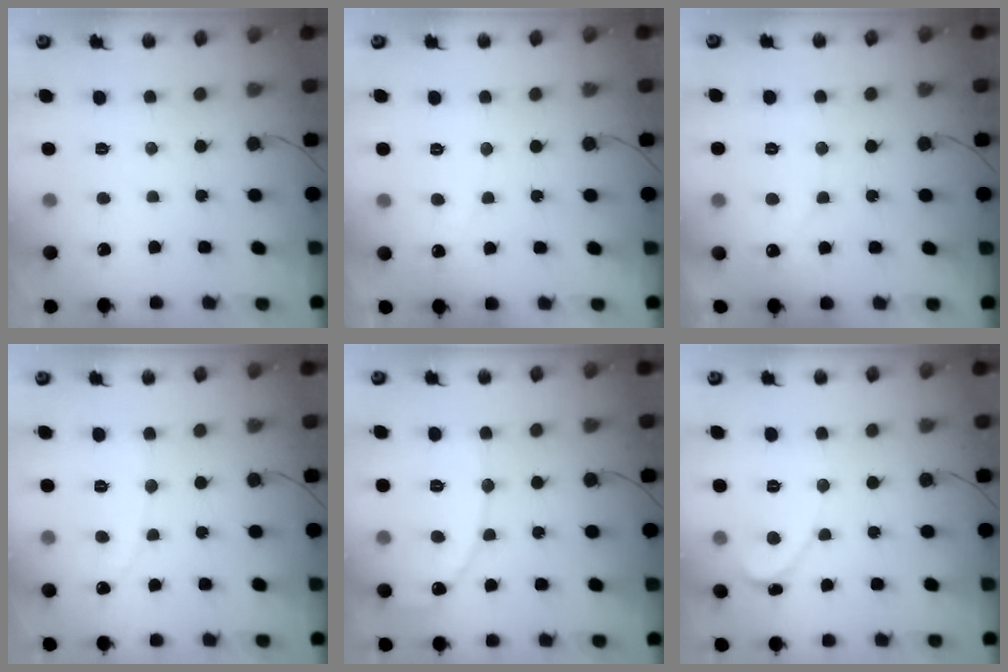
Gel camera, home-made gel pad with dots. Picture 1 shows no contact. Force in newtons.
{"total": 2.4, "press": 2.4, "slide": 0.2}
{"total": 3.0, "press": 3.0, "slide": 0.1}
{"total": 1.9, "press": 1.9, "slide": 0.1}
{"total": 9.7, "press": 9.7, "slide": 0.7}
{"total": 1.7, "press": 1.7, "slide": 0.2}